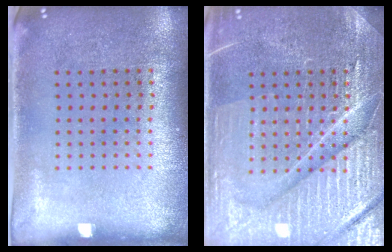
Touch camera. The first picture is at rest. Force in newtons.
{"total": 5.2, "press": 5.1, "slide": 0.7}